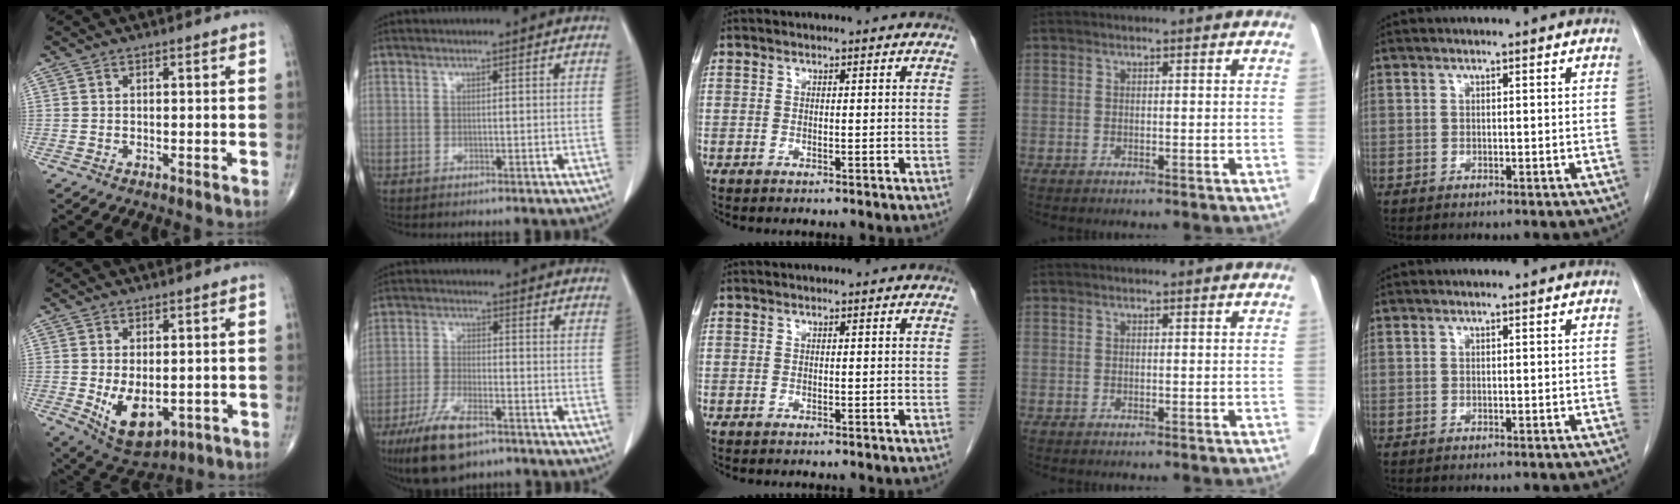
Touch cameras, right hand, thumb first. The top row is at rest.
{"thumb": {"total": 9.8, "force": [-1.6, 5.6, 7.9], "torque": [-0.118, -0.014, -0.006]}, "index": {"total": 9.9, "force": [-6.5, 3.2, 6.8], "torque": [-0.135, -0.015, -0.112]}}